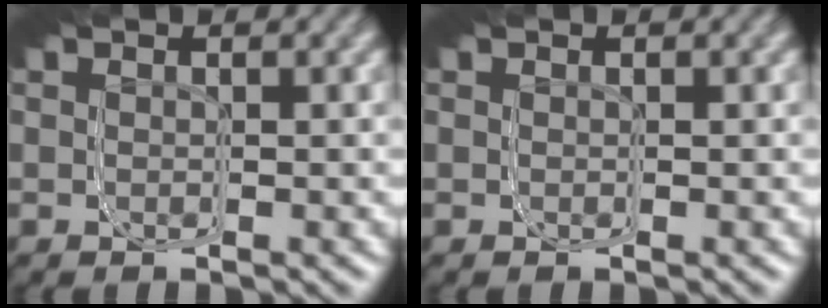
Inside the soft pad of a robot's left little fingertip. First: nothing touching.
{"total": 0.0}